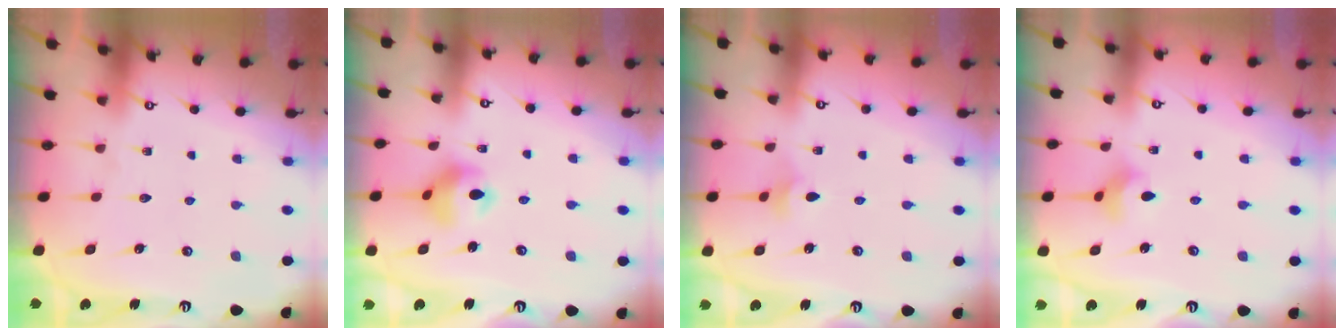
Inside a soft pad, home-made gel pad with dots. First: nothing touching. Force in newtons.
{"total": 8.3, "press": 8.2, "slide": 0.9}
{"total": 2.8, "press": 2.8, "slide": 0.6}
{"total": 3.8, "press": 3.8, "slide": 0.5}